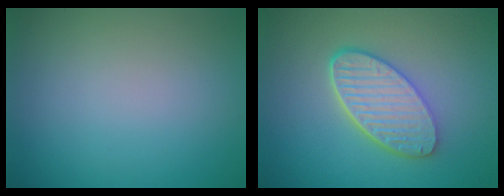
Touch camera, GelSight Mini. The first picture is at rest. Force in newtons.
{"total": 5.6, "press": 4.5, "slide": 3.3}